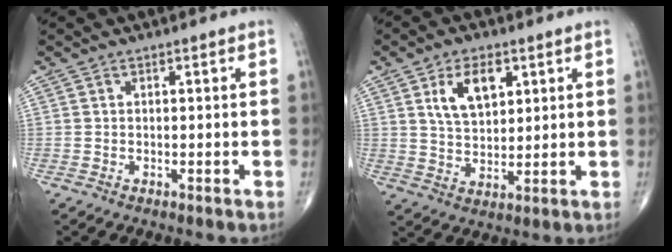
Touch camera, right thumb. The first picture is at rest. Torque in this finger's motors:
{"motor_torque": [-0.40, 0.46, 0.48, 0.04, 0.03]}